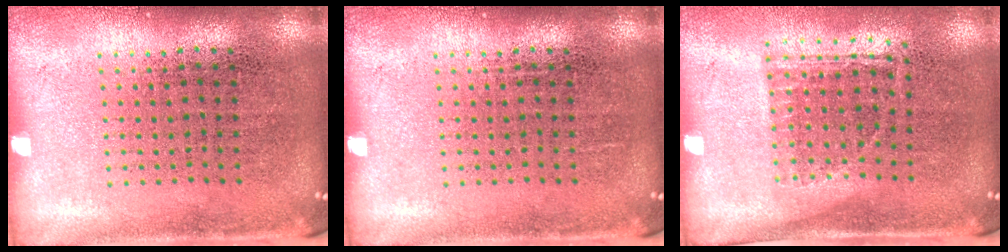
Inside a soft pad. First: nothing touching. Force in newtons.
{"total": 0.0}
{"total": 1.2, "press": 0.9, "slide": 0.7}